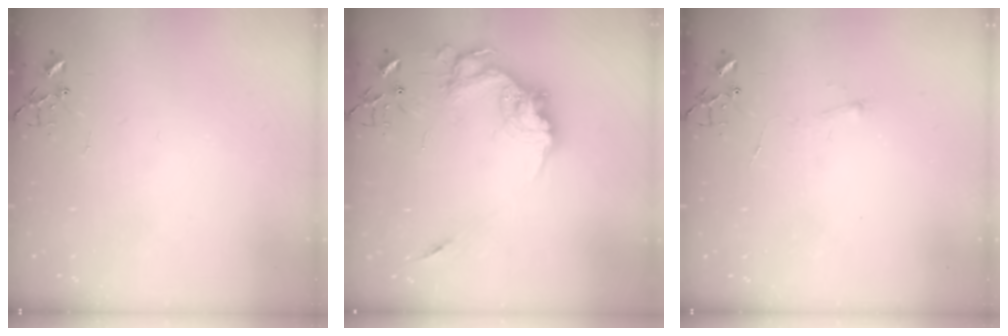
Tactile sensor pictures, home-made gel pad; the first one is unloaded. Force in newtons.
{"total": 17.5, "press": 17.4, "slide": 1.9}
{"total": 4.1, "press": 4.0, "slide": 0.6}